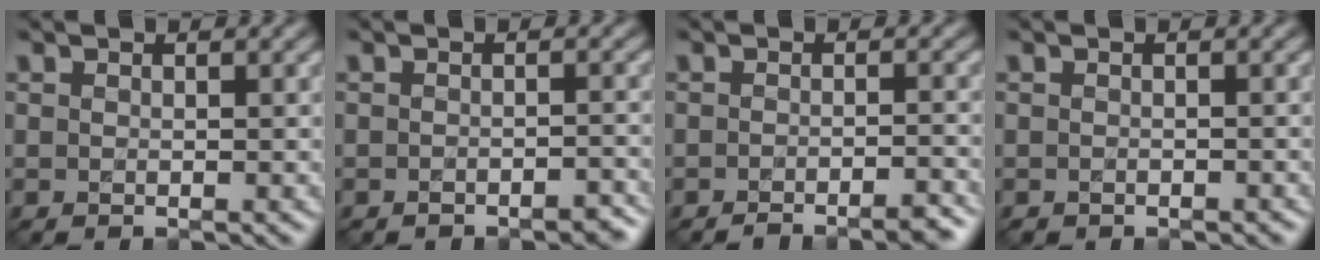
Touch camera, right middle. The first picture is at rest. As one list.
[{"total": 1.8, "force": [-1.4, 0.7, 0.8], "torque": [-0.009, 0.003, -0.017]}, {"total": 3.0, "force": [-2.5, 0.5, 1.6], "torque": [-0.016, 0.005, -0.038]}, {"total": 0.6, "force": [-0.5, 0.3, 0.1], "torque": [-0.001, -0.003, -0.007]}]